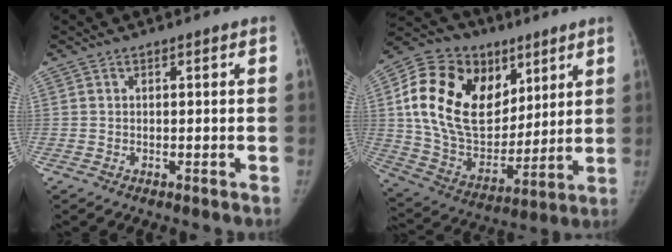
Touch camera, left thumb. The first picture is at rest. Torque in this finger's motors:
{"motor_torque": [0.44, 1.35, 1.83, -0.94, 0.20]}